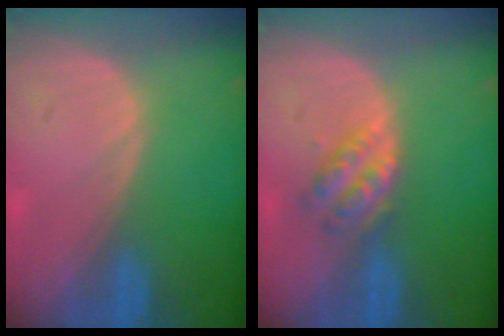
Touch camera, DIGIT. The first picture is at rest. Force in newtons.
{"total": 4.7, "press": 4.2, "slide": 2.2}